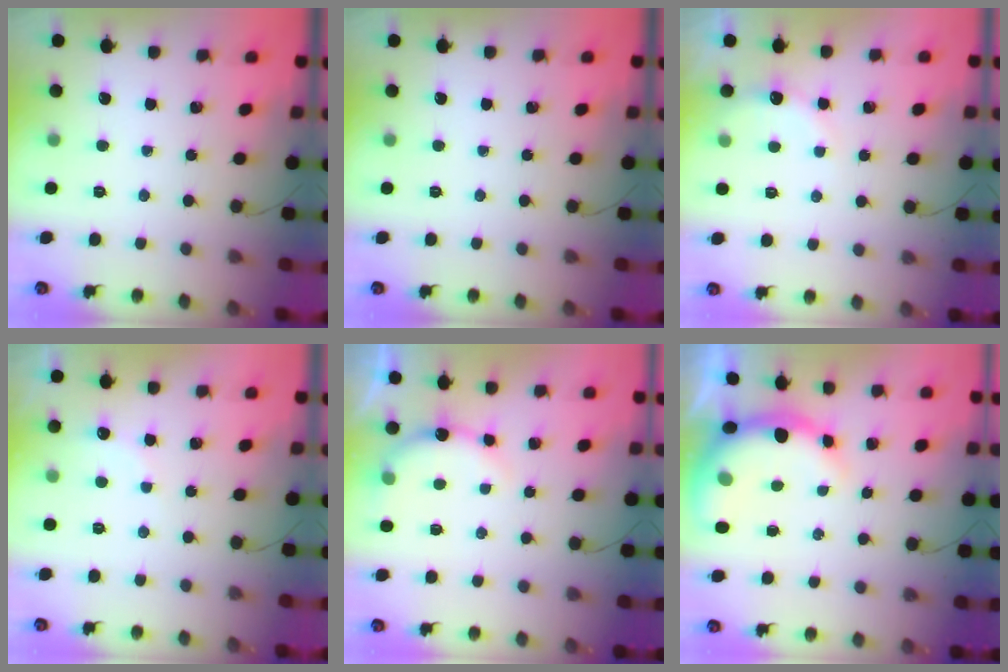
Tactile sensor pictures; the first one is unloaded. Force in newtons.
{"total": 0.0}
{"total": 5.6, "press": 5.4, "slide": 1.3}
{"total": 3.9, "press": 3.8, "slide": 0.8}
{"total": 5.6, "press": 5.6, "slide": 0.6}
{"total": 9.5, "press": 9.3, "slide": 1.8}